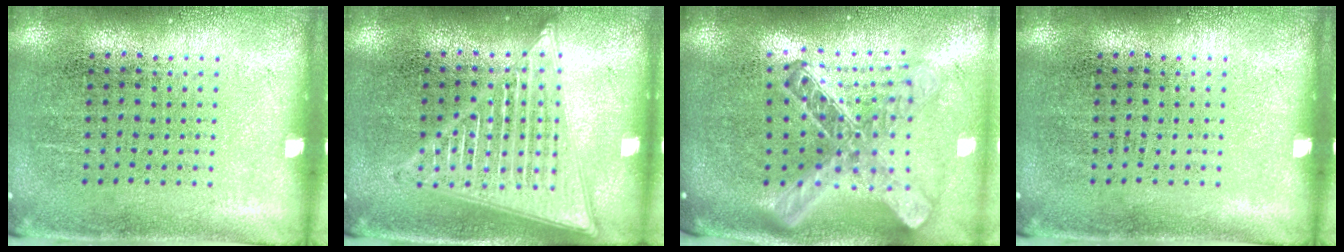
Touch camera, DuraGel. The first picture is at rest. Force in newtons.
{"total": 3.2, "press": 3.2, "slide": 0.2}
{"total": 2.8, "press": 2.0, "slide": 1.9}
{"total": 0.0}